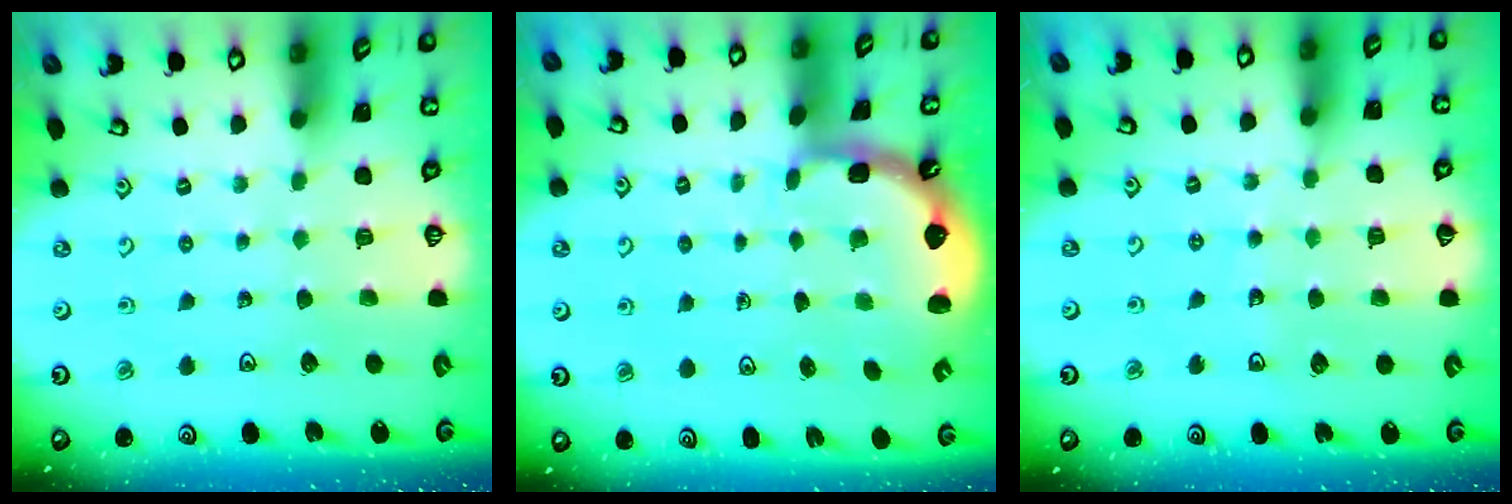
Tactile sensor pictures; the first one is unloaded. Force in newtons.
{"total": 2.3, "press": 1.7, "slide": 1.6}
{"total": 5.6, "press": 5.4, "slide": 1.3}